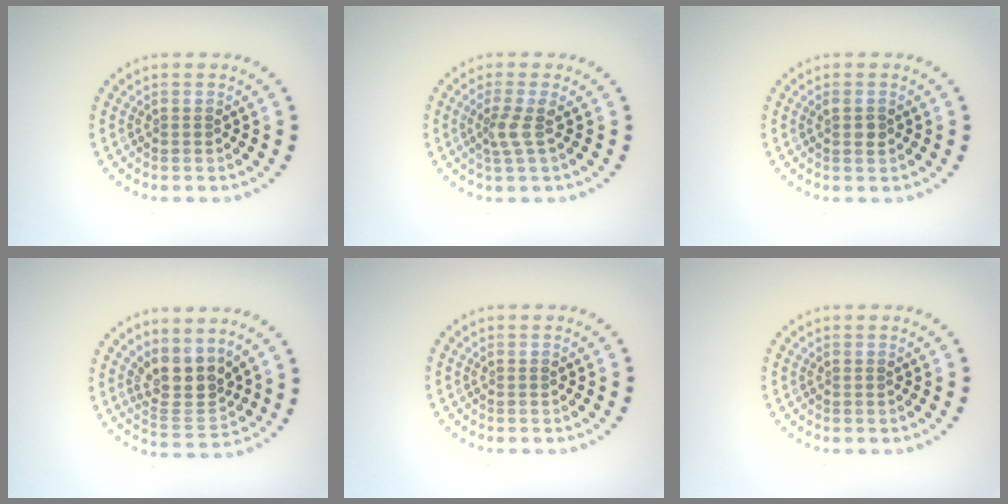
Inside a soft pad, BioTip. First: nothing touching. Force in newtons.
{"total": 1.9, "press": 1.4, "slide": 1.3}
{"total": 1.1, "press": 1.0, "slide": 0.4}
{"total": 4.0, "press": 3.5, "slide": 1.9}
{"total": 0.0}
{"total": 0.0}